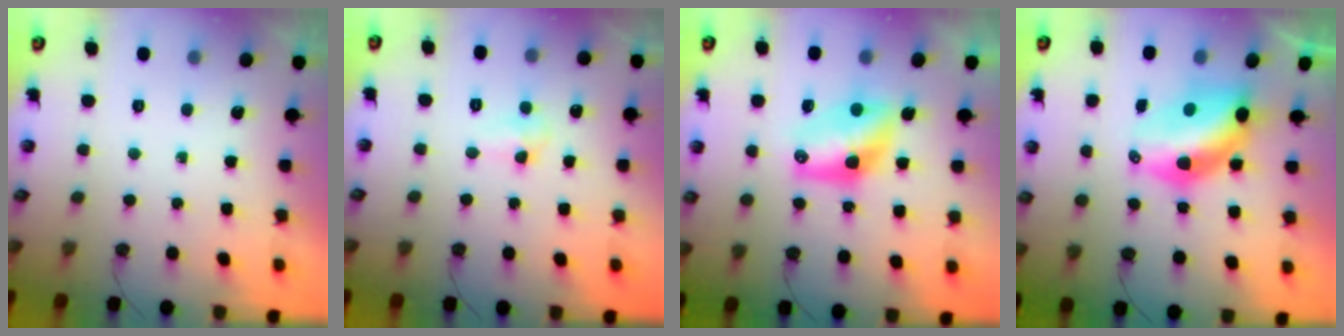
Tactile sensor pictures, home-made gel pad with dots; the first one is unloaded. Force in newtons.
{"total": 3.5, "press": 3.4, "slide": 0.8}
{"total": 9.3, "press": 9.2, "slide": 0.6}
{"total": 10.4, "press": 10.4, "slide": 0.9}